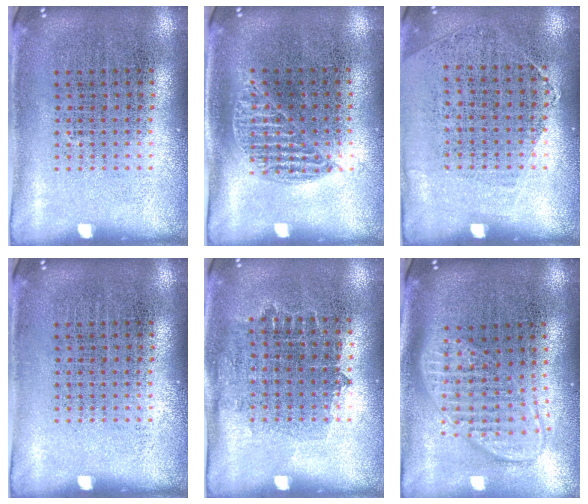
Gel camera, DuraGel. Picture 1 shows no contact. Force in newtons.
{"total": 0.9, "press": 0.8, "slide": 0.4}
{"total": 1.2, "press": 0.9, "slide": 0.7}
{"total": 0.0}
{"total": 0.8, "press": 0.7, "slide": 0.4}
{"total": 1.9, "press": 1.5, "slide": 1.1}